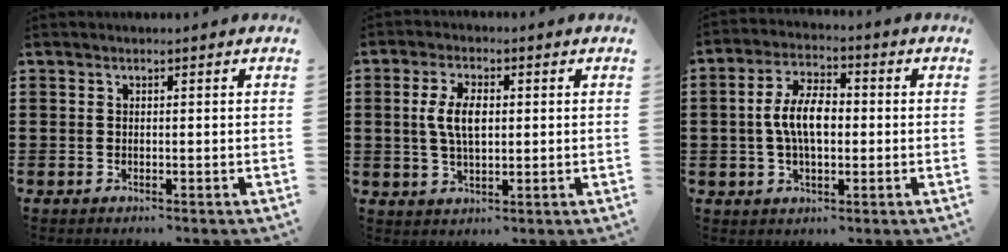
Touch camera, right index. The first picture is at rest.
{"total": 5.8, "force": [0.6, 2.7, 5.1], "torque": [-0.117, 0.005, 0.003]}
{"total": 7.7, "force": [-0.2, 3.8, 6.7], "torque": [-0.145, 0.006, -0.010]}